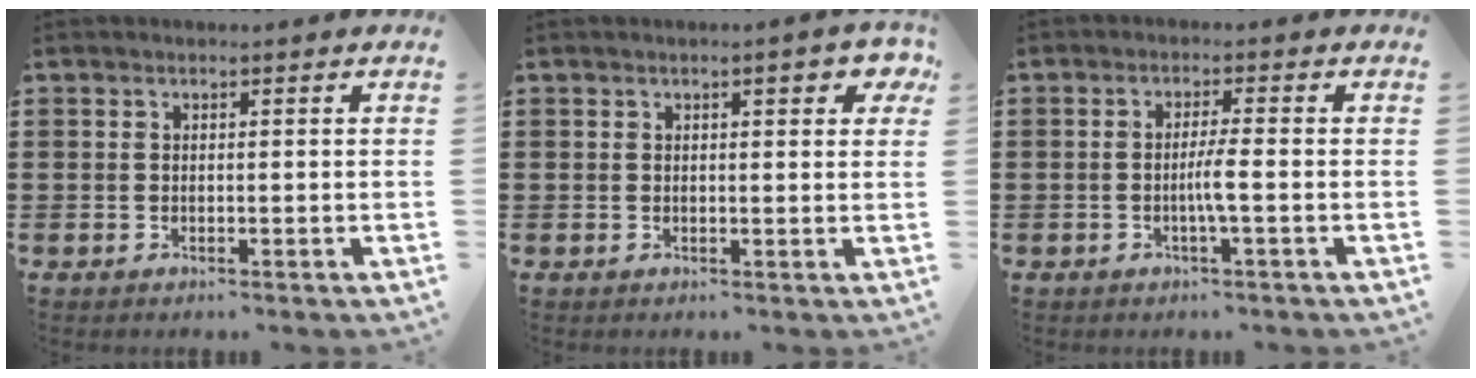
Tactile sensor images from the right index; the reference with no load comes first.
{"total": 2.8, "force": [1.1, 0.7, 2.5], "torque": [-0.026, -0.004, 0.012]}
{"total": 3.1, "force": [-0.8, -0.1, 3.0], "torque": [-0.054, -0.004, -0.017]}